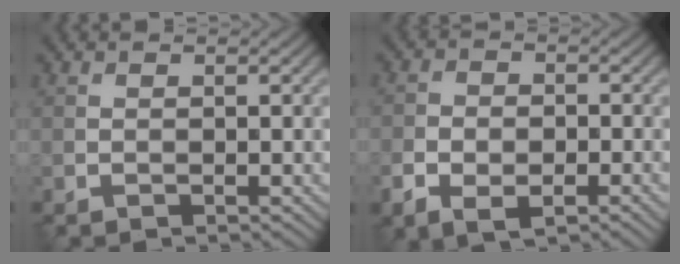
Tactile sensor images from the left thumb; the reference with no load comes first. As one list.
[{"total": 6.0, "force": [-2.8, 3.3, 4.2], "torque": [-0.075, -0.011, -0.048]}]